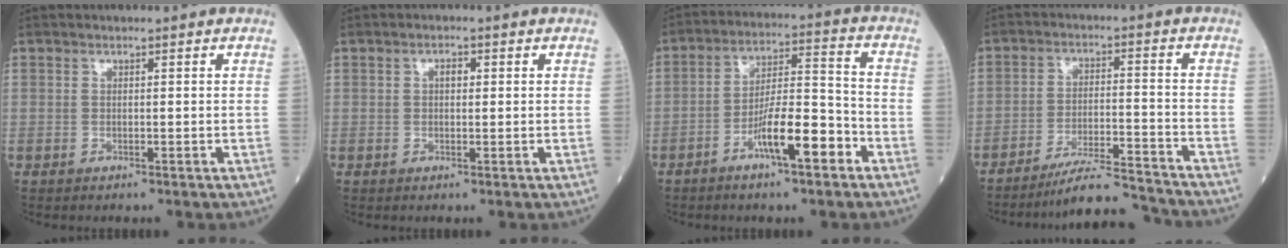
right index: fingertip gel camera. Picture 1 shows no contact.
{"total": 1.5, "force": [0.3, 0.8, 1.3], "torque": [-0.020, 0.005, 0.003]}
{"total": 9.7, "force": [-4.9, 1.7, 8.2], "torque": [-0.144, 0.009, -0.083]}
{"total": 10.8, "force": [-10.4, -0.3, 3.2], "torque": [-0.044, 0.005, -0.174]}